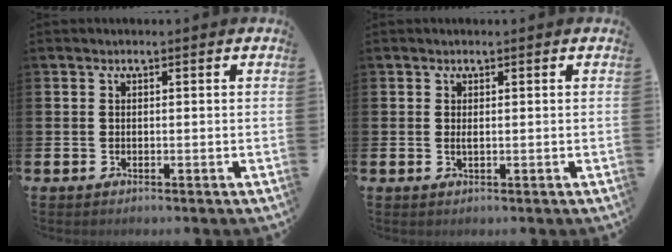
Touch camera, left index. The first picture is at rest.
{"total": 0.6, "force": [0.2, 0.1, 0.6], "torque": [-0.010, 0.000, 0.003]}